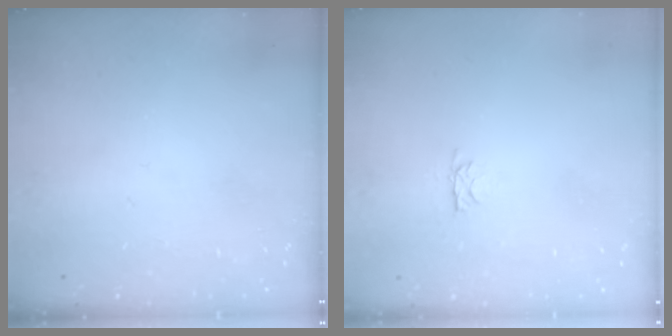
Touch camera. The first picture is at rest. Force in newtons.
{"total": 2.8, "press": 2.7, "slide": 0.4}